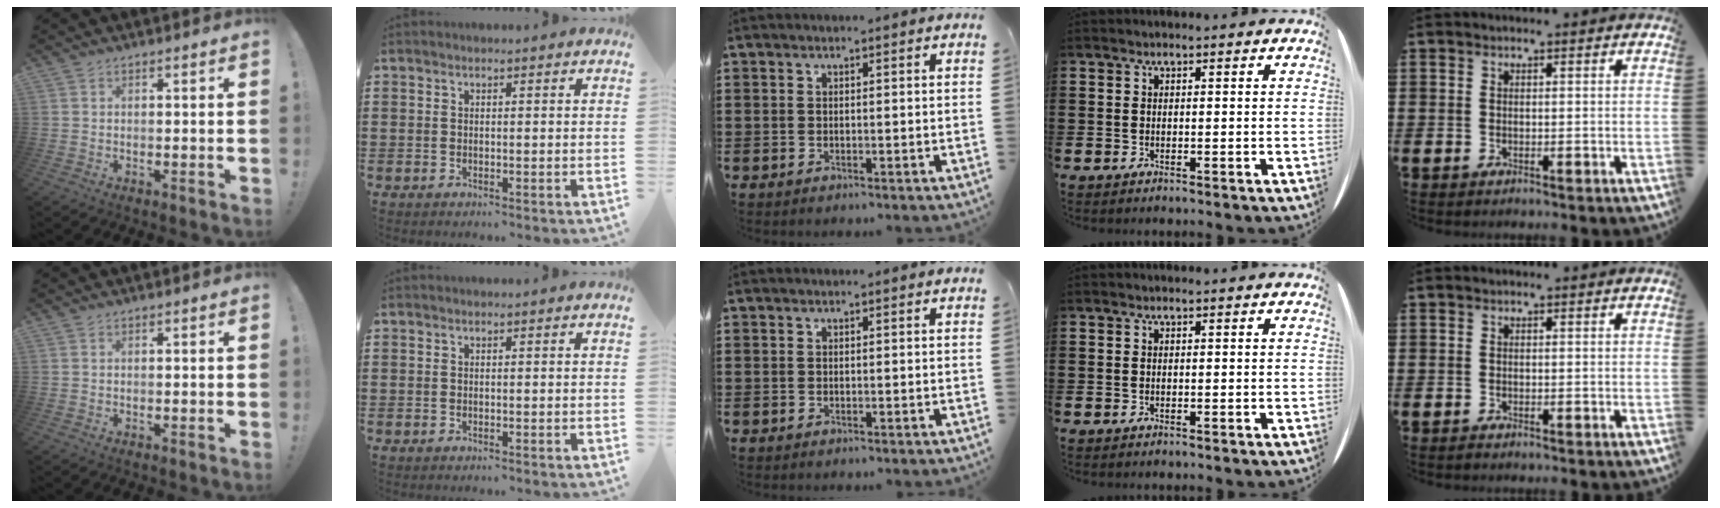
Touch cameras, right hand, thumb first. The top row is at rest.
{}